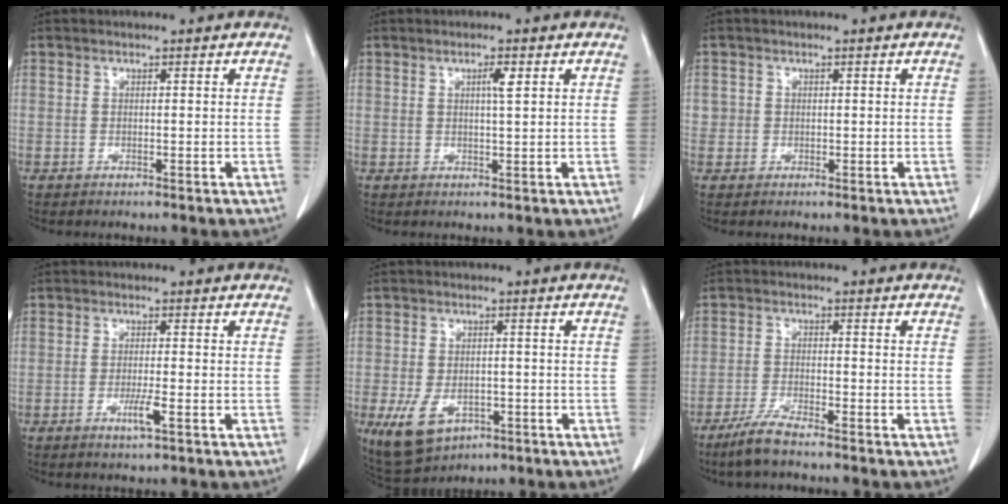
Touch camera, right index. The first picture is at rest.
{"total": 1.8, "force": [0.7, 0.1, 1.7], "torque": [-0.033, 0.000, 0.011]}
{"total": 1.5, "force": [0.1, 1.5, 0.1], "torque": [0.014, 0.007, 0.000]}
{"total": 2.9, "force": [-1.2, -0.1, 2.6], "torque": [-0.050, -0.005, -0.021]}
{"total": 7.8, "force": [-3.5, 5.0, 4.8], "torque": [-0.095, -0.004, -0.047]}
{"total": 4.8, "force": [-4.0, 0.1, 2.8], "torque": [-0.063, -0.013, -0.080]}